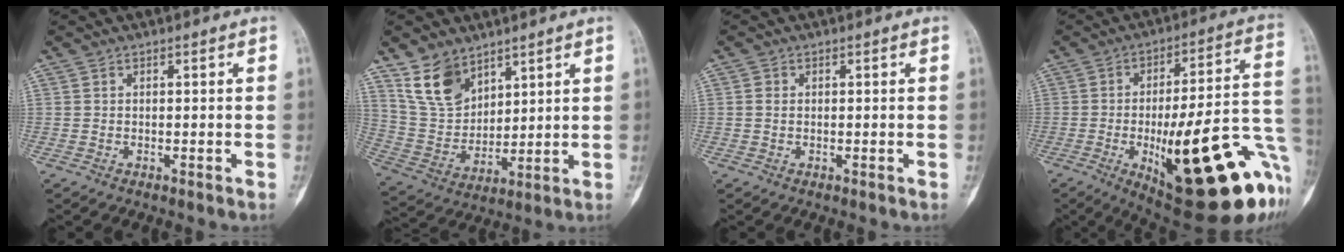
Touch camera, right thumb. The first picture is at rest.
{"total": 11.3, "force": [7.6, 6.7, 5.1], "torque": [-0.079, -0.039, 0.164]}
{"total": 1.1, "force": [0.0, 0.8, 0.7], "torque": [-0.013, 0.001, 0.000]}
{"total": 31.4, "force": [-9.3, 9.5, 28.5], "torque": [-0.319, 0.012, -0.114]}